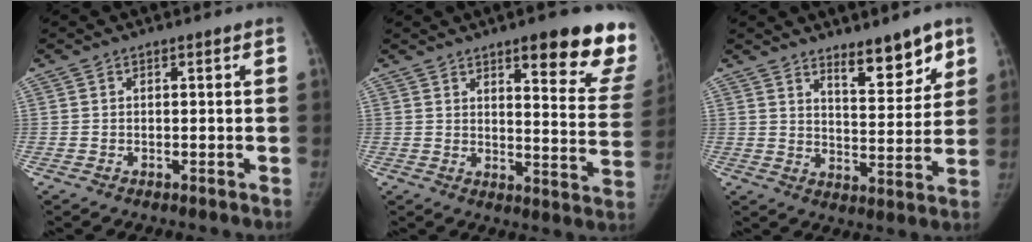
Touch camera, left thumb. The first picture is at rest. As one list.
[{"total": 18.1, "force": [12.3, 4.3, 12.5], "torque": [-0.117, -0.067, 0.147]}, {"total": 9.6, "force": [6.8, 3.3, 6.0], "torque": [-0.056, -0.054, 0.108]}]